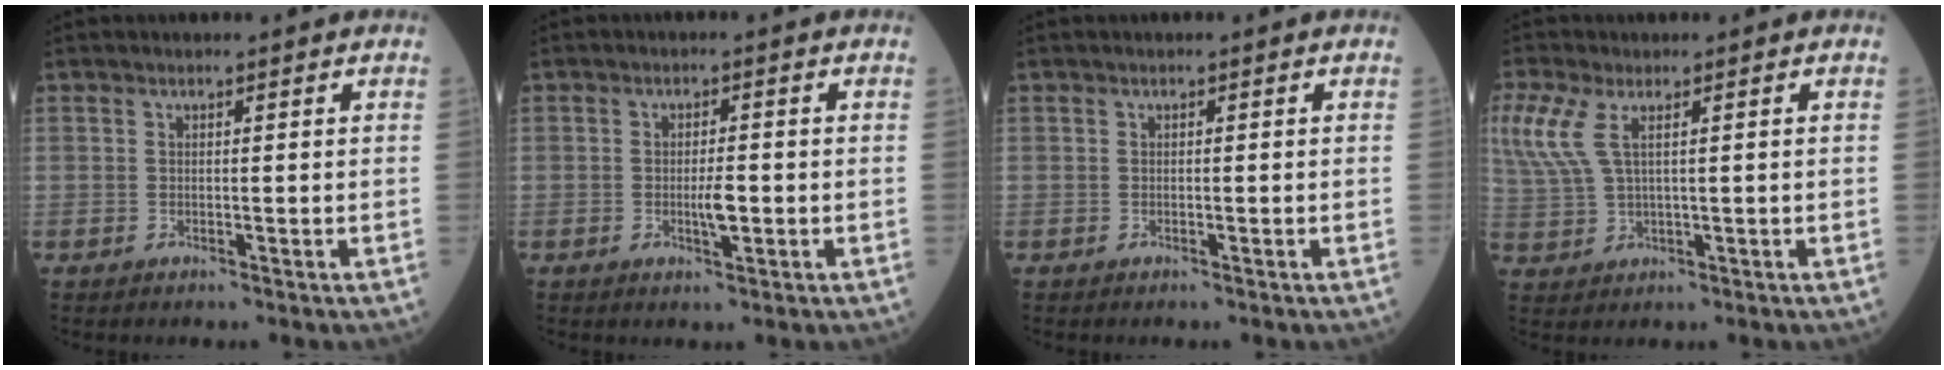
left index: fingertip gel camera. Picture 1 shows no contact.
{"total": 2.8, "force": [-0.8, 0.6, 2.6], "torque": [-0.046, -0.004, -0.012]}
{"total": 0.0}
{"total": 9.0, "force": [3.9, 3.7, 7.3], "torque": [-0.198, 0.015, 0.083]}